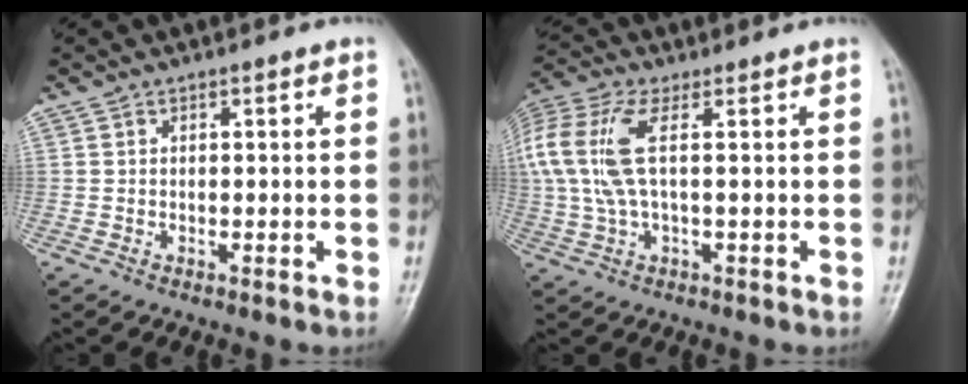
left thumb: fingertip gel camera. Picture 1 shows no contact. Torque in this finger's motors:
{"motor_torque": [1.29, 2.88, 1.55, -0.30, 0.48]}